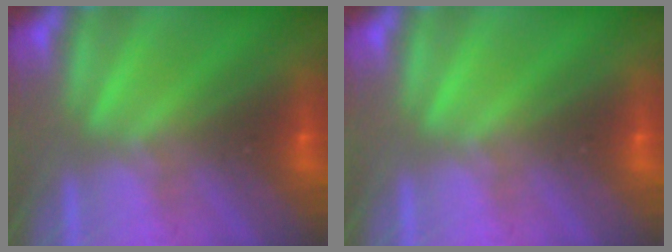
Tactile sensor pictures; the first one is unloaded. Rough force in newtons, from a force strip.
{"total": 0.0}